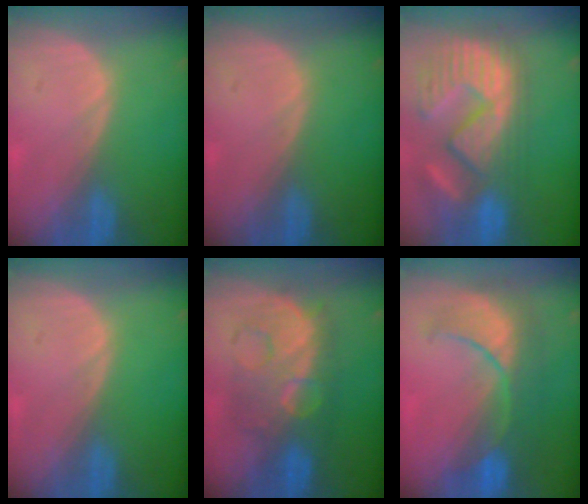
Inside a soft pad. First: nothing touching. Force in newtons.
{"total": 0.0}
{"total": 13.9, "press": 12.0, "slide": 7.0}
{"total": 0.0}
{"total": 9.4, "press": 9.3, "slide": 0.5}
{"total": 9.2, "press": 8.7, "slide": 2.8}